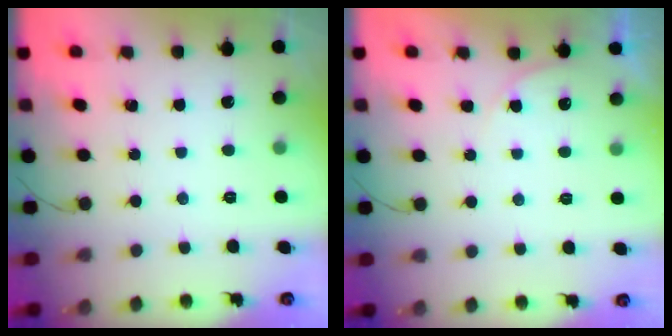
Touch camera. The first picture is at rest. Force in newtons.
{"total": 3.8, "press": 3.8, "slide": 0.3}